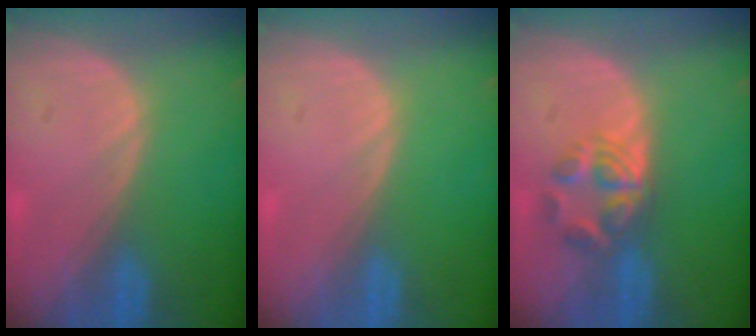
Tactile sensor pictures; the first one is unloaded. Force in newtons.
{"total": 0.0}
{"total": 5.7, "press": 4.8, "slide": 3.2}